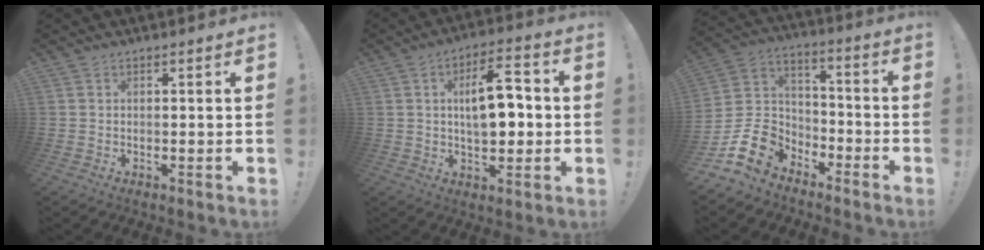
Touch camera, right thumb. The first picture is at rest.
{"total": 13.4, "force": [0.6, 6.9, 11.5], "torque": [-0.168, 0.008, 0.008]}
{"total": 14.8, "force": [-8.6, 10.5, 5.9], "torque": [-0.102, 0.056, -0.151]}